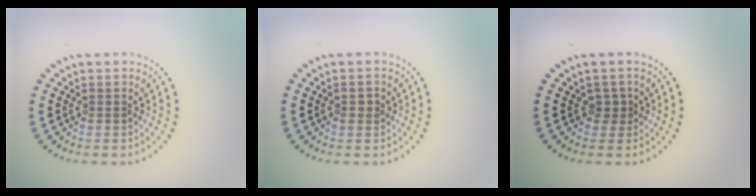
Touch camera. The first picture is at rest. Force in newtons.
{"total": 1.0, "press": 1.0, "slide": 0.1}
{"total": 1.2, "press": 0.9, "slide": 0.8}